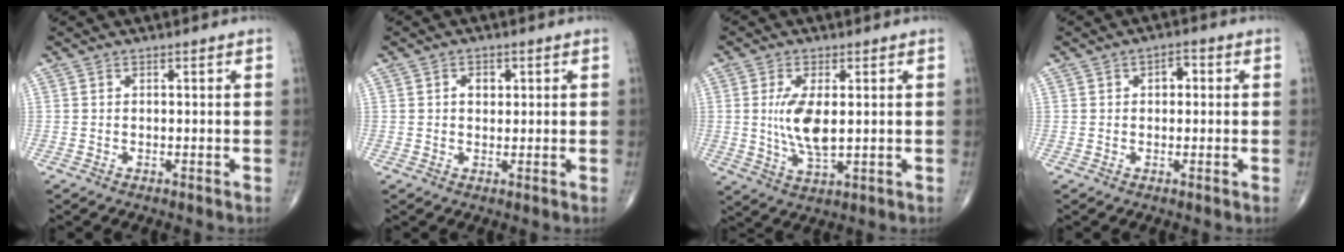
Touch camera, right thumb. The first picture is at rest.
{"total": 2.5, "force": [0.7, 1.9, 1.6], "torque": [-0.013, 0.000, 0.008]}
{"total": 8.1, "force": [0.7, 3.3, 7.3], "torque": [-0.148, -0.016, 0.019]}
{"total": 2.9, "force": [0.5, 2.0, 2.1], "torque": [-0.016, 0.009, 0.002]}